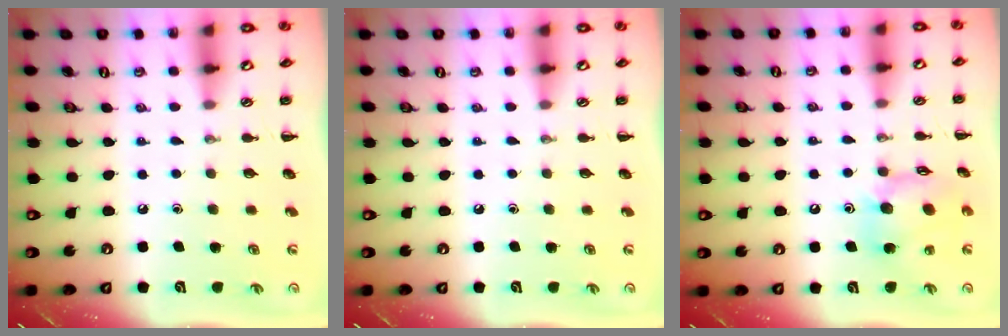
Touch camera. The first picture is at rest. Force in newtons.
{"total": 0.0}
{"total": 14.2, "press": 14.1, "slide": 1.7}